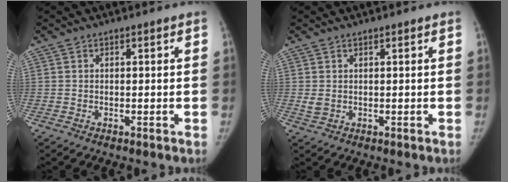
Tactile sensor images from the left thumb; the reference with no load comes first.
{"total": 1.8, "force": [0.7, 1.0, 1.3], "torque": [-0.028, 0.001, 0.021]}